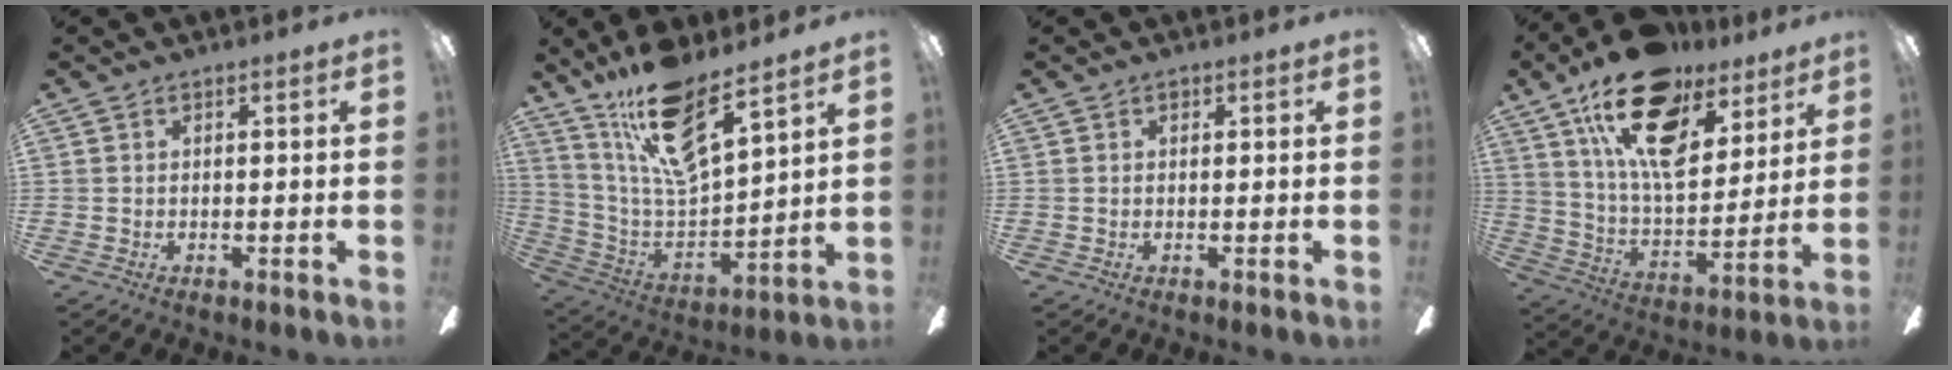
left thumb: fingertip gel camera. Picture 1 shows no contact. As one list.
[{"total": 17.8, "force": [12.5, 6.0, 11.2], "torque": [-0.212, -0.077, 0.217]}, {"total": 0.6, "force": [0.3, 0.4, 0.3], "torque": [0.002, 0.000, 0.004]}, {"total": 21.9, "force": [13.2, 11.1, 13.5], "torque": [-0.232, -0.068, 0.231]}]